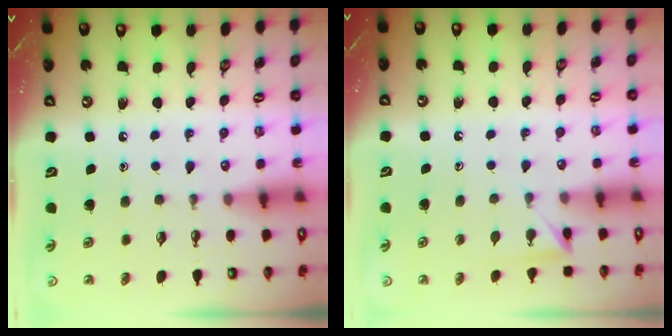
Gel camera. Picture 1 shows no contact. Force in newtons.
{"total": 2.9, "press": 2.9, "slide": 0.3}